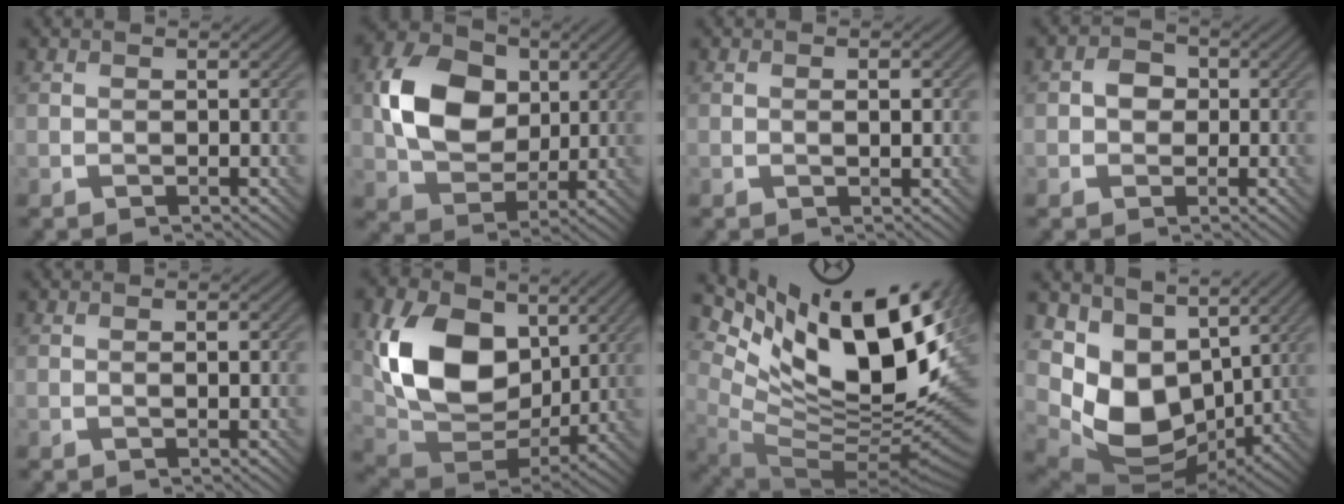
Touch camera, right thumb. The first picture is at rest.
{"total": 10.9, "force": [2.0, 8.1, 6.9], "torque": [-0.155, 0.010, 0.036]}
{"total": 1.4, "force": [0.1, 0.5, 1.3], "torque": [-0.017, -0.001, 0.001]}
{"total": 2.9, "force": [-0.1, 2.5, 1.3], "torque": [-0.020, 0.004, -0.011]}
{"total": 1.0, "force": [0.0, 0.3, 1.0], "torque": [-0.015, -0.001, 0.000]}
{"total": 15.1, "force": [3.7, 10.5, 10.3], "torque": [-0.217, -0.003, 0.074]}
{"total": 18.8, "force": [8.0, 8.2, 14.9], "torque": [-0.249, 0.009, 0.148]}
{"total": 11.2, "force": [2.4, 8.1, 7.3], "torque": [-0.173, -0.025, 0.056]}